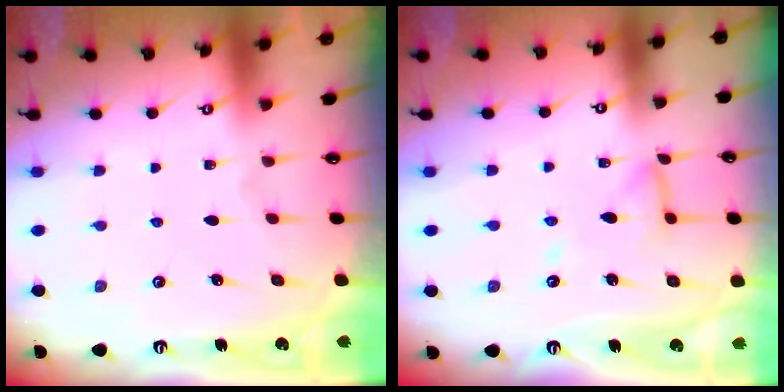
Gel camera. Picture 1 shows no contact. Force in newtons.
{"total": 9.5, "press": 9.5, "slide": 0.8}